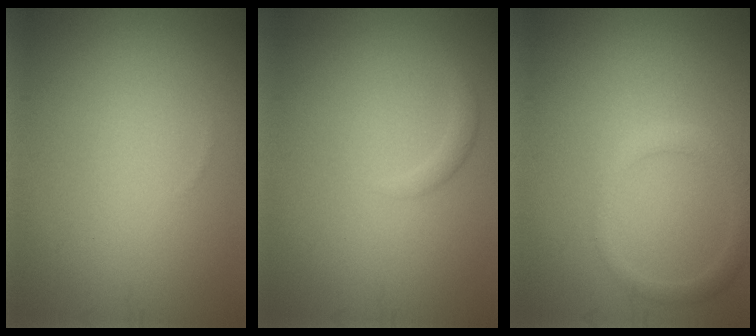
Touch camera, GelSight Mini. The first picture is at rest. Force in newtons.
{"total": 1.0, "press": 1.0, "slide": 0.1}
{"total": 1.9, "press": 1.9, "slide": 0.1}